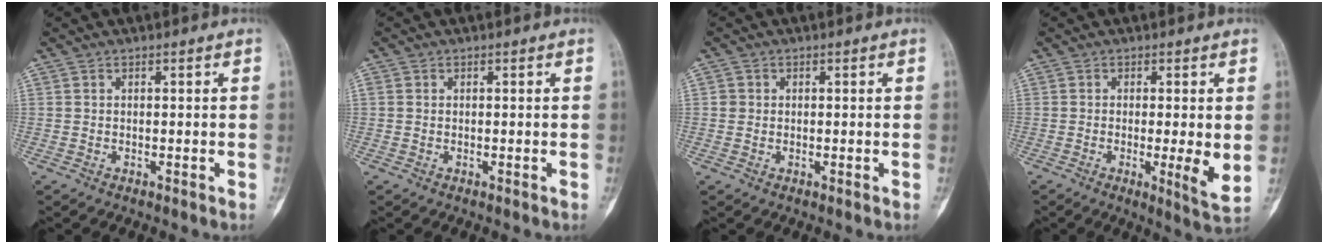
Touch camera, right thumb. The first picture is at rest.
{"total": 0.6, "force": [0.1, 0.5, 0.2], "torque": [-0.001, 0.001, 0.002]}
{"total": 1.4, "force": [0.2, 1.3, 0.3], "torque": [0.002, 0.003, 0.003]}
{"total": 6.2, "force": [-0.2, 0.9, 6.2], "torque": [-0.100, -0.020, -0.007]}